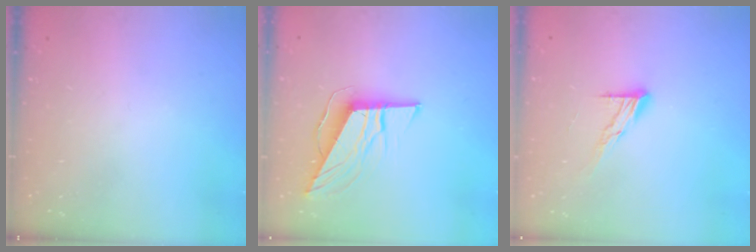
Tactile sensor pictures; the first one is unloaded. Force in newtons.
{"total": 9.4, "press": 9.4, "slide": 0.6}
{"total": 8.7, "press": 8.7, "slide": 0.7}